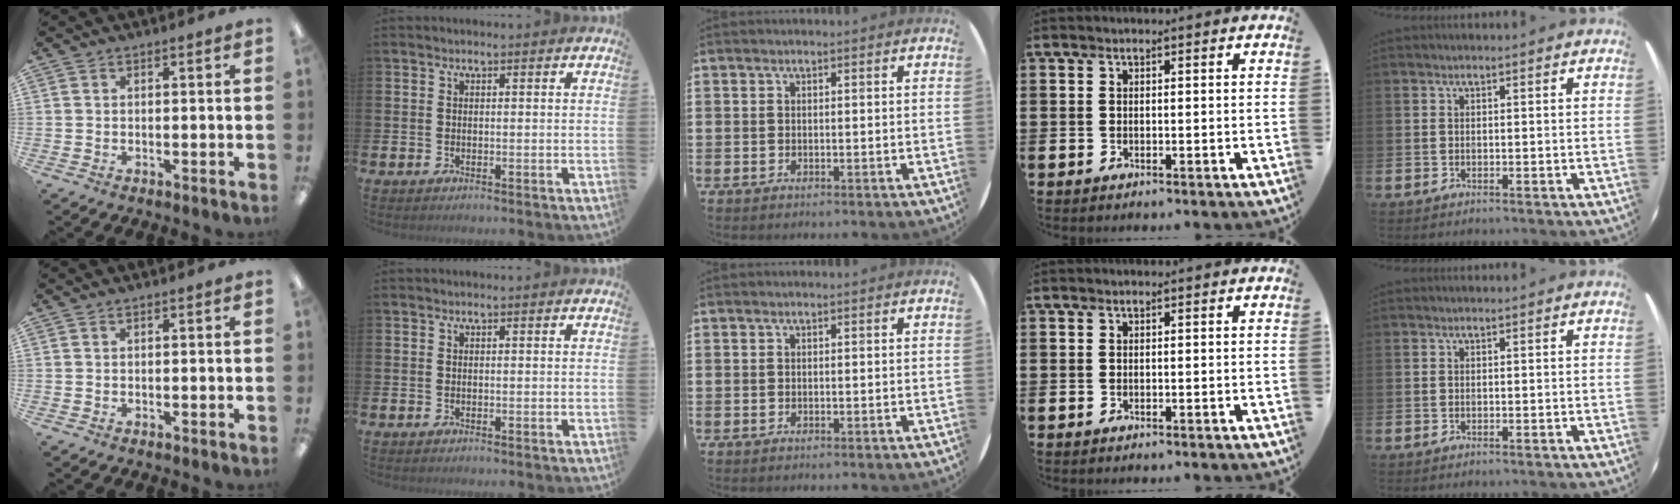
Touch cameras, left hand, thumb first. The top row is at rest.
{}